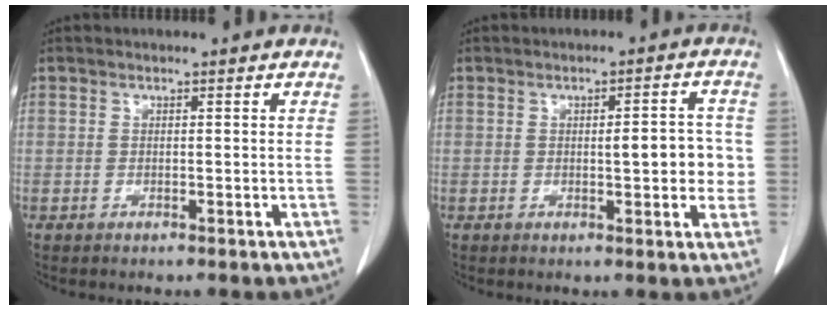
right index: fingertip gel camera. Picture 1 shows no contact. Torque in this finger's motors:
{"motor_torque": [0.40, 0.30, 0.14, 0.05]}